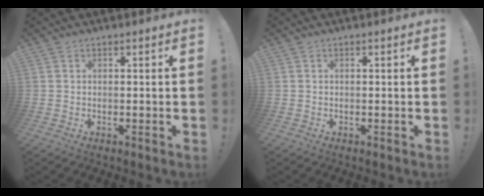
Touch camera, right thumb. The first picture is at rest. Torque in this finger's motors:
{"motor_torque": [-0.11, -0.11, -0.10, 0.10, 0.01]}